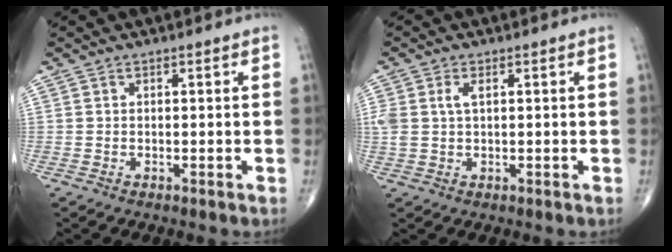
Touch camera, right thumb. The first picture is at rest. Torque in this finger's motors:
{"motor_torque": [0.06, -0.04, 0.55, 0.18, 0.16]}